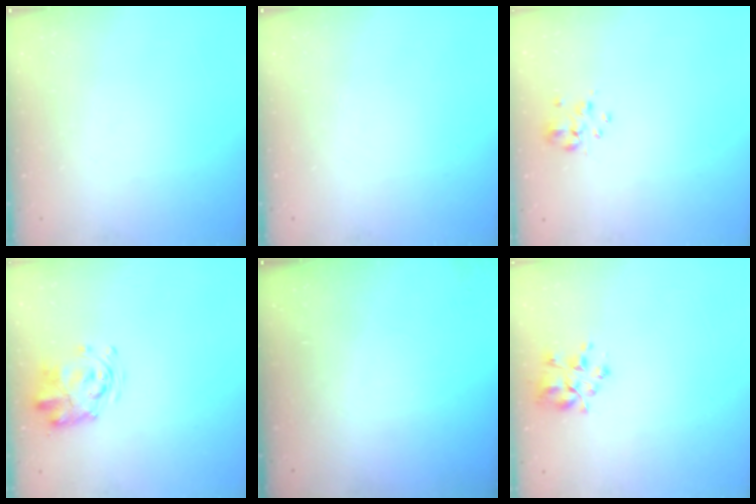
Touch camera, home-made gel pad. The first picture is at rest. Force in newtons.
{"total": 0.0}
{"total": 2.7, "press": 2.5, "slide": 1.1}
{"total": 3.3, "press": 3.3, "slide": 0.4}
{"total": 0.0}
{"total": 5.3, "press": 5.2, "slide": 1.2}